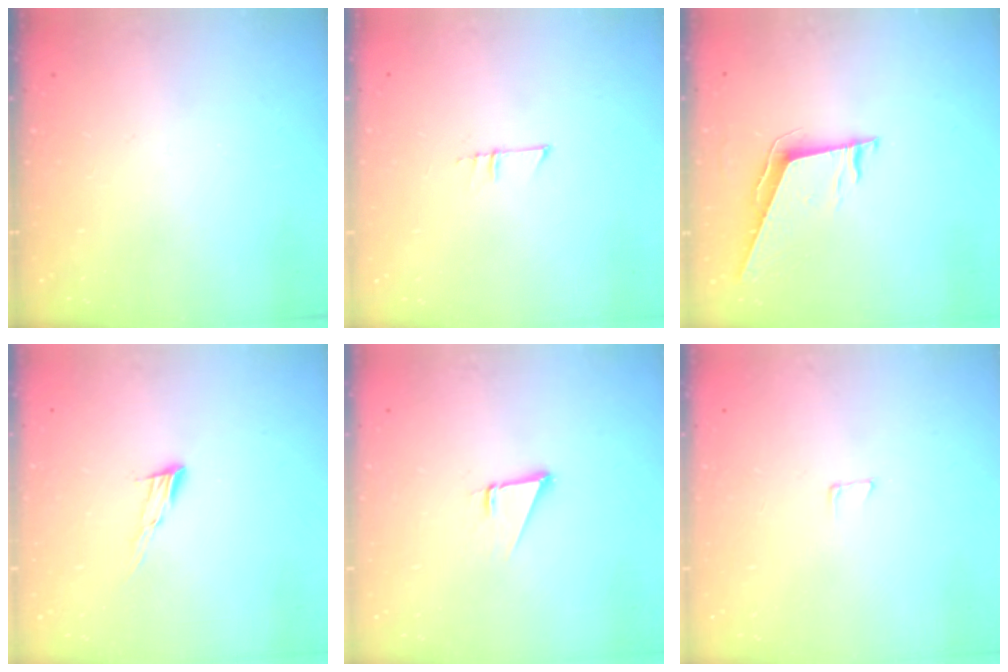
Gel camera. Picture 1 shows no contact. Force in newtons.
{"total": 4.6, "press": 4.6, "slide": 0.4}
{"total": 8.4, "press": 7.9, "slide": 2.9}
{"total": 6.9, "press": 6.8, "slide": 1.2}
{"total": 1.9, "press": 1.9, "slide": 0.0}
{"total": 4.3, "press": 4.3, "slide": 0.4}